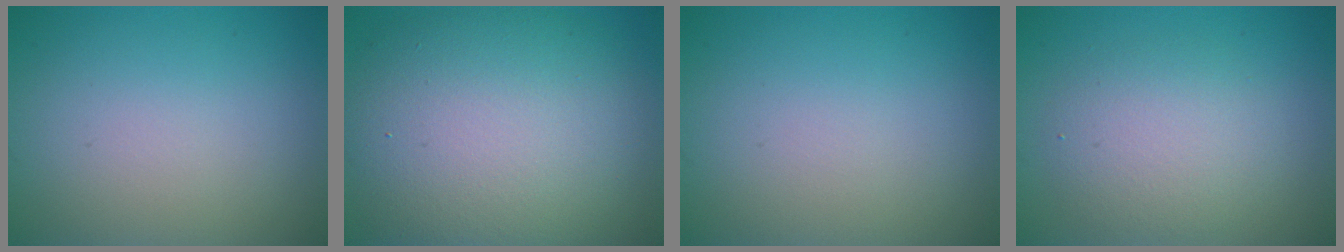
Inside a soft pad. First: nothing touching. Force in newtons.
{"total": 12.5, "press": 12.4, "slide": 1.2}
{"total": 0.0}
{"total": 3.7, "press": 3.7, "slide": 0.3}